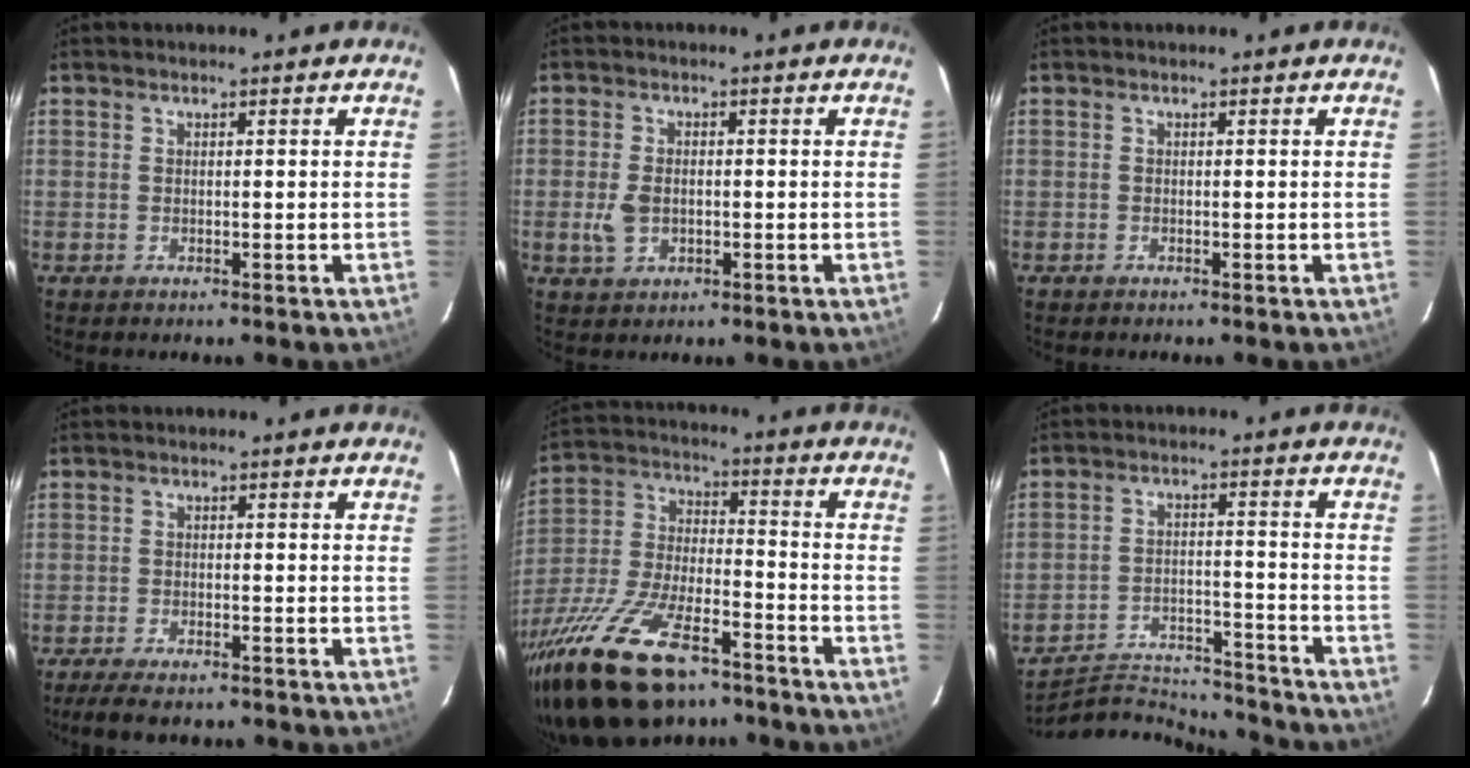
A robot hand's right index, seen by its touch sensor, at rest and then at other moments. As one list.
[{"total": 4.4, "force": [-0.8, 3.0, 3.1], "torque": [-0.068, 0.000, -0.010]}, {"total": 0.0}, {"total": 7.1, "force": [-6.0, 1.6, 3.5], "torque": [-0.086, -0.022, -0.102]}, {"total": 26.9, "force": [-18.7, 10.2, 16.3], "torque": [-0.335, -0.036, -0.312]}, {"total": 14.1, "force": [-13.9, 2.1, 1.1], "torque": [-0.041, 0.019, -0.211]}]